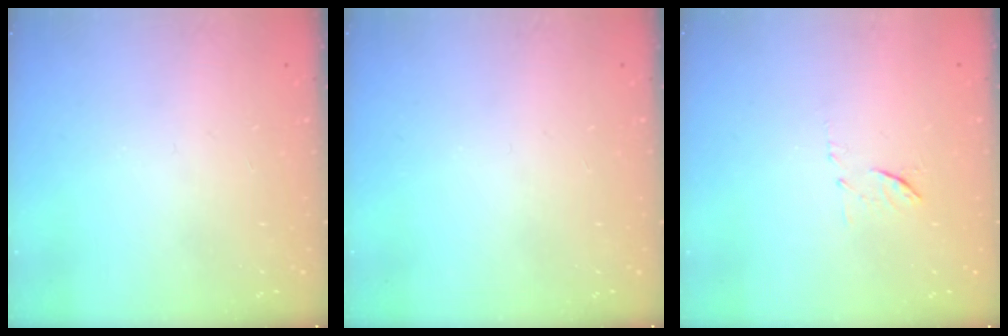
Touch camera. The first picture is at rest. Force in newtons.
{"total": 0.0}
{"total": 6.0, "press": 6.0, "slide": 0.6}